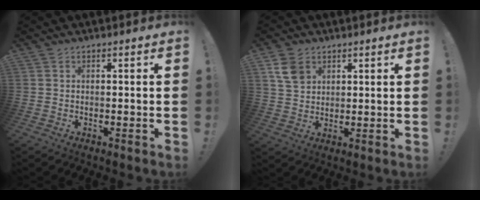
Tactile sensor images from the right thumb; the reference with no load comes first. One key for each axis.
{"total": 7.6, "fx": 3.7, "fy": 5.7, "fz": 3.4, "tx": -0.047, "ty": -0.011, "tz": 0.073}